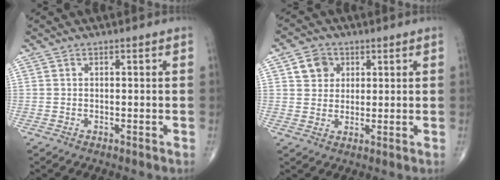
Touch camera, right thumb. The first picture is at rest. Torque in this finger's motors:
{"motor_torque": [-0.22, 0.21, 0.25, 0.23, 0.00]}